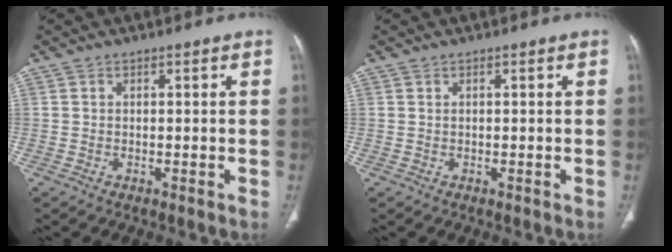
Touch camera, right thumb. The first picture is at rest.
{"total": 0.0}